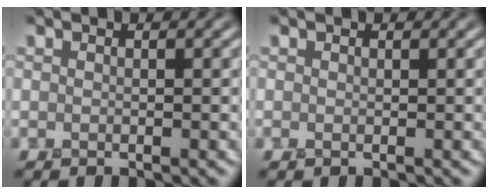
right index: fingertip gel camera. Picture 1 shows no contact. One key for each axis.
{"total": 0.0}